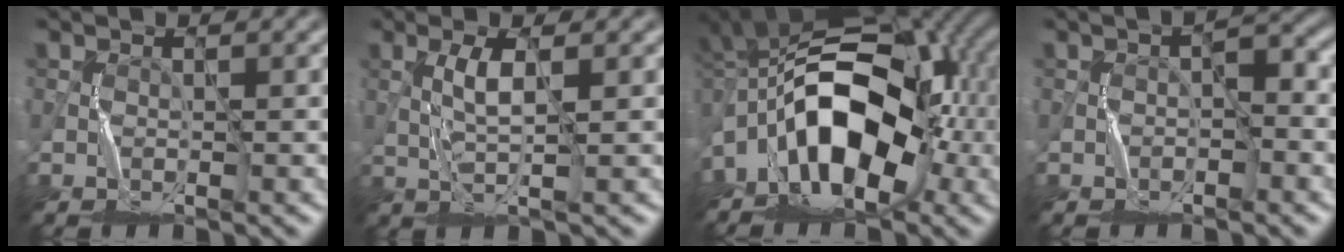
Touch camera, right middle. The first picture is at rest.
{"total": 2.5, "force": [0.6, -0.3, 2.4], "torque": [-0.052, 0.004, 0.014]}
{"total": 12.1, "force": [-3.3, 6.8, 9.4], "torque": [-0.154, 0.022, -0.077]}
{"total": 2.3, "force": [-0.7, 1.1, 1.9], "torque": [-0.021, 0.012, -0.012]}